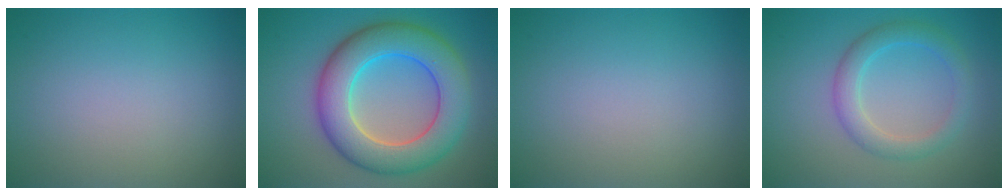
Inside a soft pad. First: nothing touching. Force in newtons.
{"total": 9.3, "press": 9.3, "slide": 0.2}
{"total": 0.0}
{"total": 3.2, "press": 3.2, "slide": 0.1}